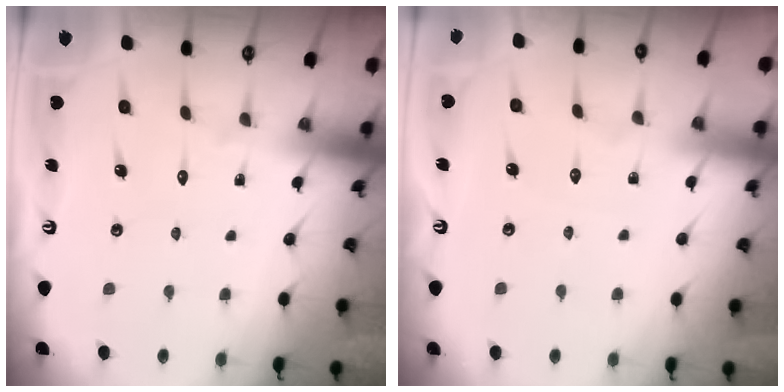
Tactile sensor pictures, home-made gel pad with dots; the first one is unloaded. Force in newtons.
{"total": 2.0, "press": 2.0, "slide": 0.3}